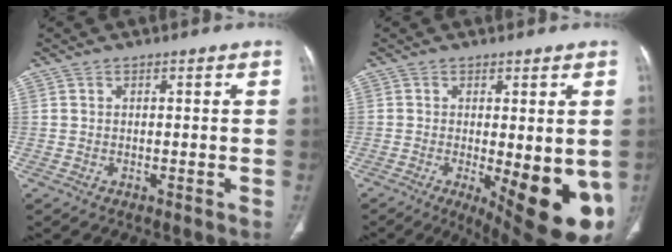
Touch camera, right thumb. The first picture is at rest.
{"total": 15.9, "force": [-3.9, 5.3, 14.4], "torque": [-0.148, -0.021, -0.031]}